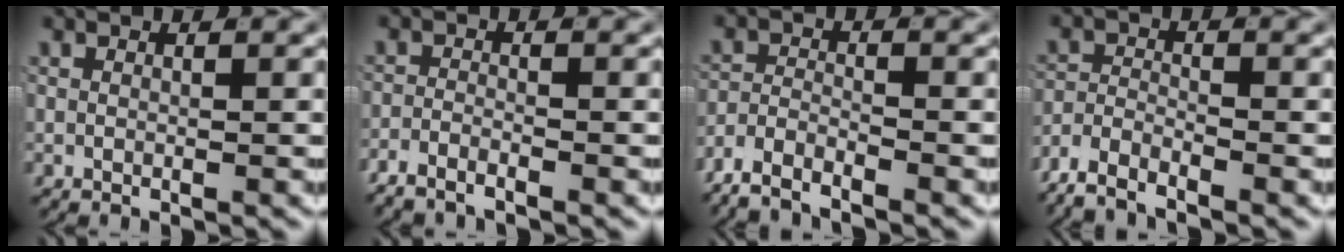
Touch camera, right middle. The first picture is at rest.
{"total": 2.8, "force": [-2.5, 0.7, 0.9], "torque": [-0.017, -0.001, -0.048]}
{"total": 3.9, "force": [-3.2, 1.6, 1.6], "torque": [-0.028, -0.002, -0.062]}
{"total": 4.1, "force": [-3.1, 1.8, 2.0], "torque": [-0.038, -0.003, -0.060]}